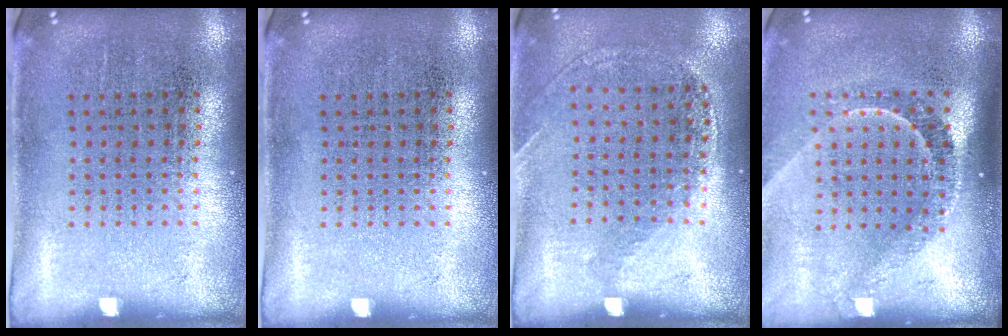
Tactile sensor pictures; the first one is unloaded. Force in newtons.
{"total": 0.0}
{"total": 1.2, "press": 1.1, "slide": 0.5}
{"total": 2.2, "press": 1.5, "slide": 1.5}